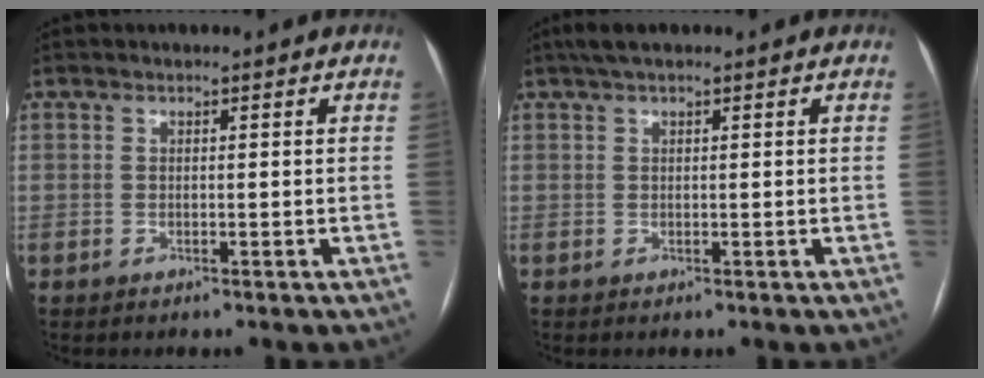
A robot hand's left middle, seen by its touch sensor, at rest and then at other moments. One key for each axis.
{"total": 2.4, "fx": 1.8, "fy": 0.5, "fz": 1.6, "tx": -0.030, "ty": 0.021, "tz": 0.032}